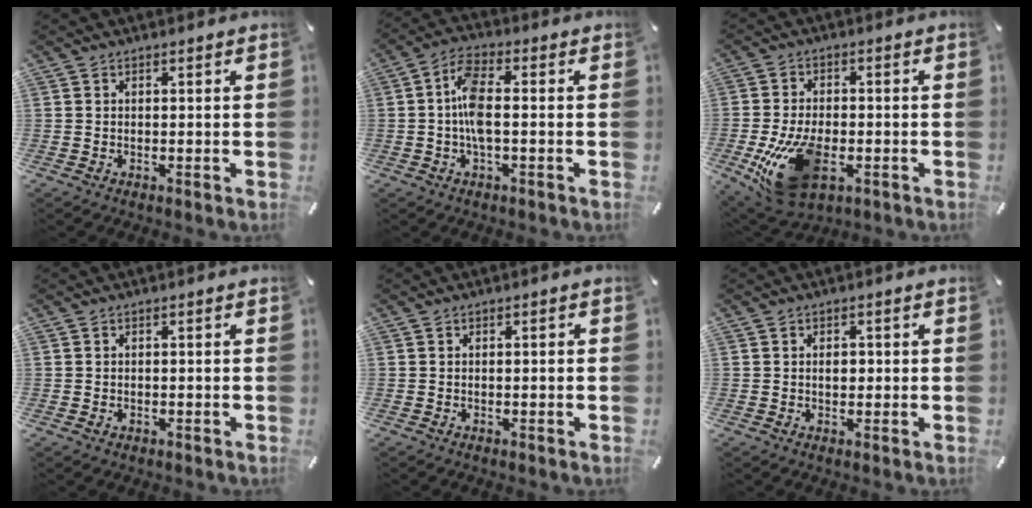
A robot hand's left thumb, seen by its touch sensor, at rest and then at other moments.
{"total": 7.5, "force": [-0.9, 3.0, 6.9], "torque": [-0.148, 0.001, -0.019]}
{"total": 15.8, "force": [-4.4, 9.3, 12.0], "torque": [-0.231, -0.003, -0.069]}
{"total": 0.7, "force": [-0.3, 0.6, 0.3], "torque": [-0.005, 0.002, -0.006]}
{"total": 1.0, "force": [-0.3, 0.2, 0.9], "torque": [-0.015, 0.001, -0.005]}
{"total": 2.3, "force": [0.1, 1.6, 1.6], "torque": [-0.017, -0.001, -0.004]}